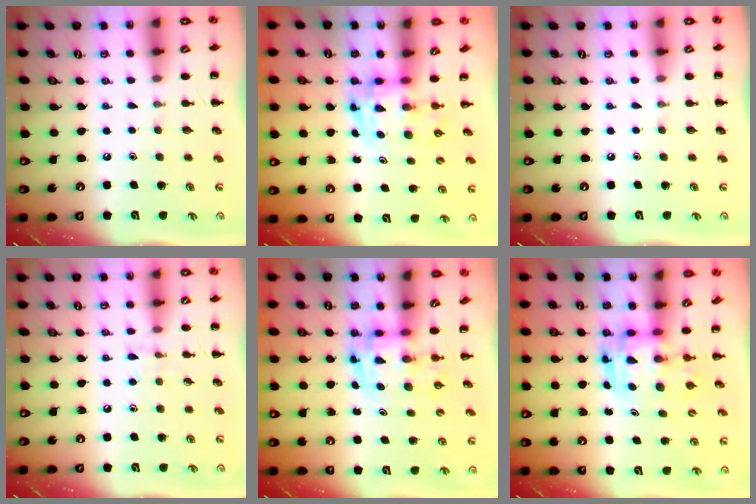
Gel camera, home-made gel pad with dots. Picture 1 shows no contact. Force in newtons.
{"total": 3.6, "press": 3.5, "slide": 0.6}
{"total": 0.0}
{"total": 4.8, "press": 4.6, "slide": 1.2}
{"total": 3.6, "press": 3.5, "slide": 0.6}
{"total": 3.6, "press": 3.5, "slide": 0.7}